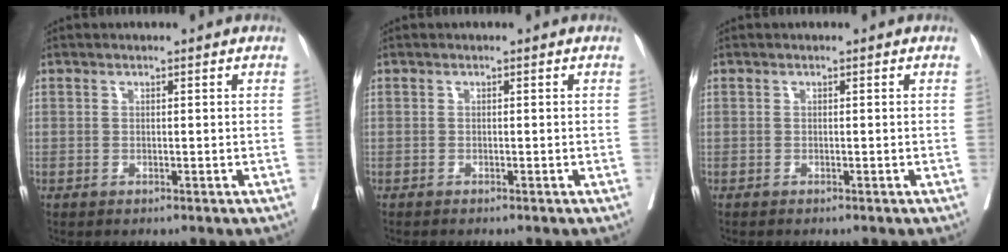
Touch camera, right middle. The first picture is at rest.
{"total": 1.2, "force": [-1.1, -0.1, 0.5], "torque": [-0.010, -0.002, -0.015]}
{"total": 1.0, "force": [-0.9, 0.0, 0.4], "torque": [-0.008, -0.002, -0.013]}